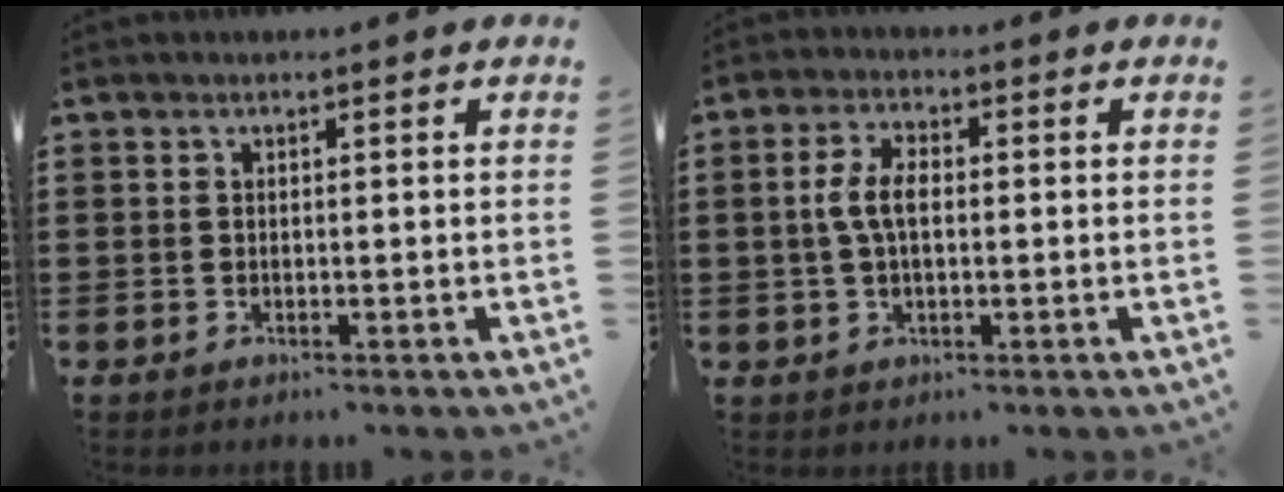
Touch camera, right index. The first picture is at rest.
{"total": 5.2, "force": [0.1, 2.5, 4.5], "torque": [-0.110, 0.000, -0.007]}